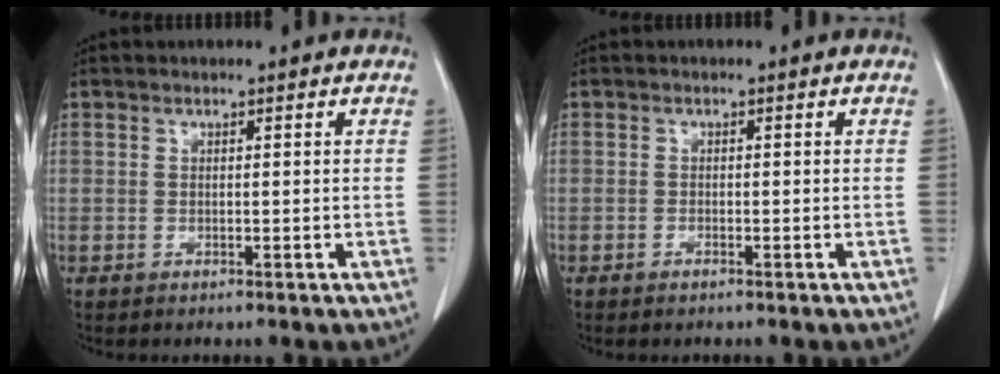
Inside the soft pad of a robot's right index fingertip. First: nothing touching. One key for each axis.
{"total": 0.6, "fx": -0.5, "fy": 0.3, "fz": 0.2, "tx": -0.004, "ty": 0.000, "tz": -0.007}